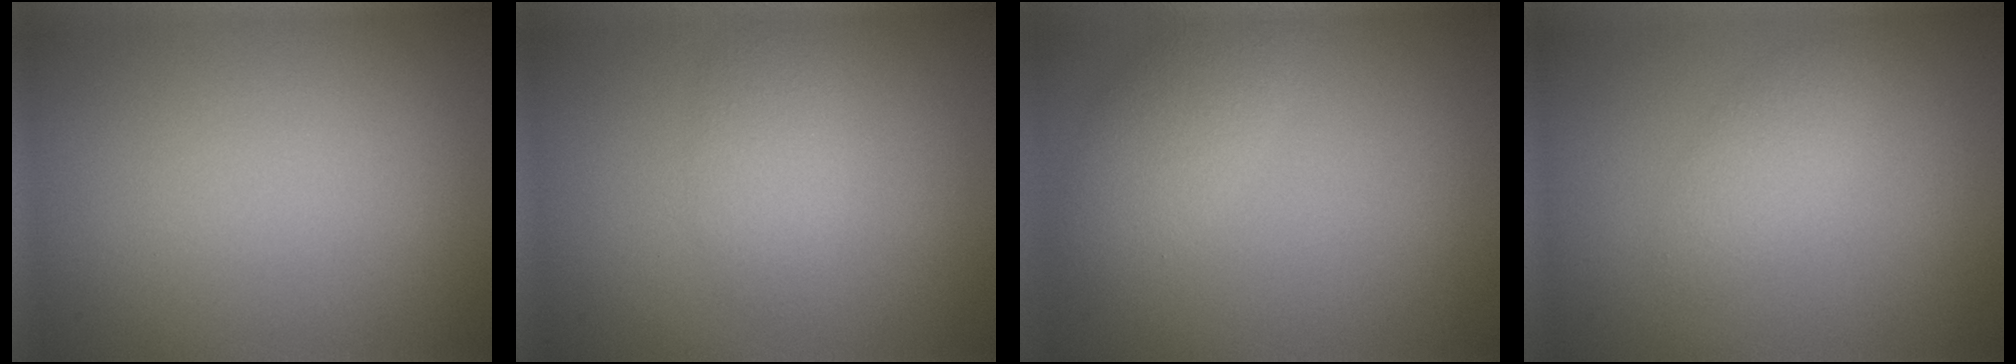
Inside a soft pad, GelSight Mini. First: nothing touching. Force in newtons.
{"total": 1.9, "press": 1.9, "slide": 0.1}
{"total": 2.6, "press": 2.6, "slide": 0.1}
{"total": 1.7, "press": 1.7, "slide": 0.1}